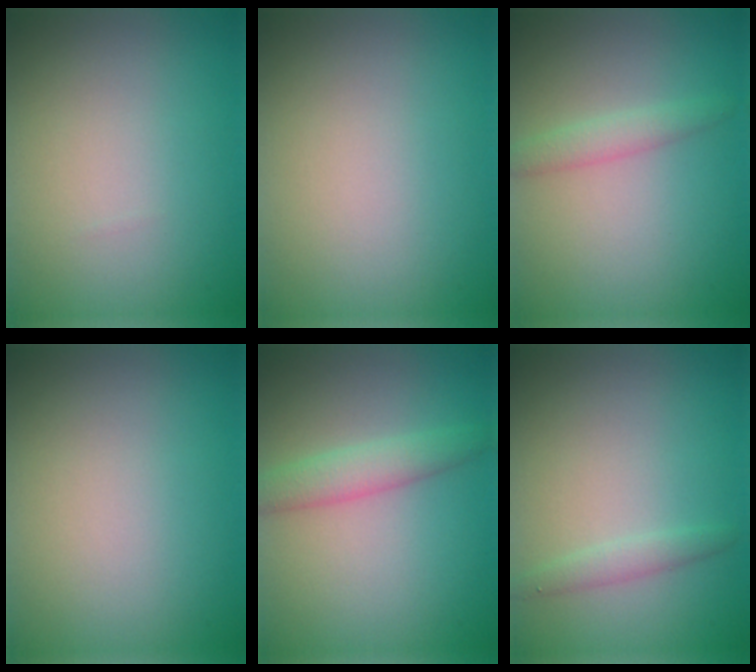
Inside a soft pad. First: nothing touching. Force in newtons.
{"total": 0.0}
{"total": 1.7, "press": 1.7, "slide": 0.1}
{"total": 0.0}
{"total": 2.7, "press": 2.7, "slide": 0.1}
{"total": 1.3, "press": 1.3, "slide": 0.0}